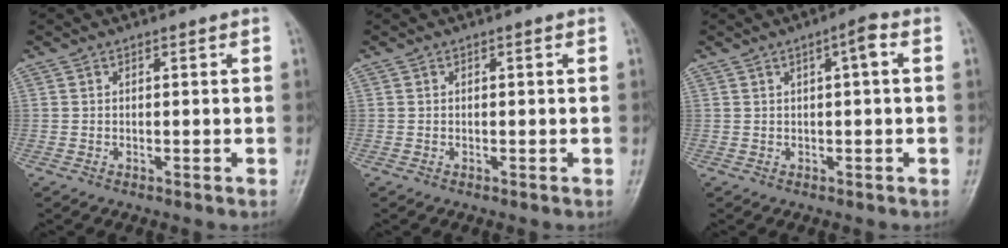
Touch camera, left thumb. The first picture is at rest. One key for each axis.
{"total": 0.0}
{"total": 3.1, "fx": 0.8, "fy": 0.5, "fz": 2.9, "tx": -0.047, "ty": 0.007, "tz": 0.009}